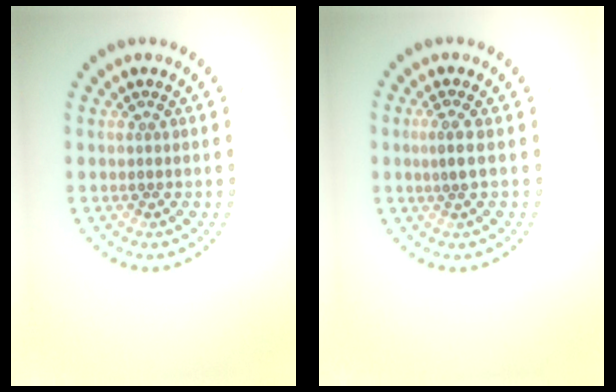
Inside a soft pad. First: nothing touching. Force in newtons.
{"total": 1.4, "press": 1.0, "slide": 1.0}